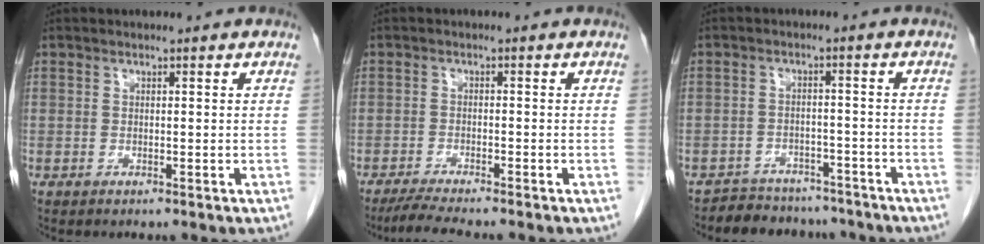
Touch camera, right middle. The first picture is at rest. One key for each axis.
{"total": 5.6, "fx": -4.9, "fy": -0.3, "fz": 2.8, "tx": -0.047, "ty": -0.018, "tz": -0.082}
{"total": 8.4, "fx": -7.5, "fy": 3.7, "fz": 0.6, "tx": 0.002, "ty": 0.018, "tz": -0.097}